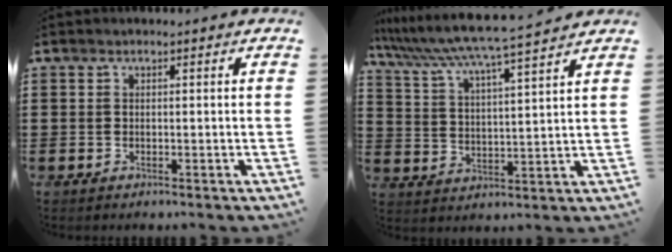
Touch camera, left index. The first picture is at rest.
{"total": 5.7, "force": [5.1, -0.9, 2.5], "torque": [-0.072, -0.042, 0.078]}